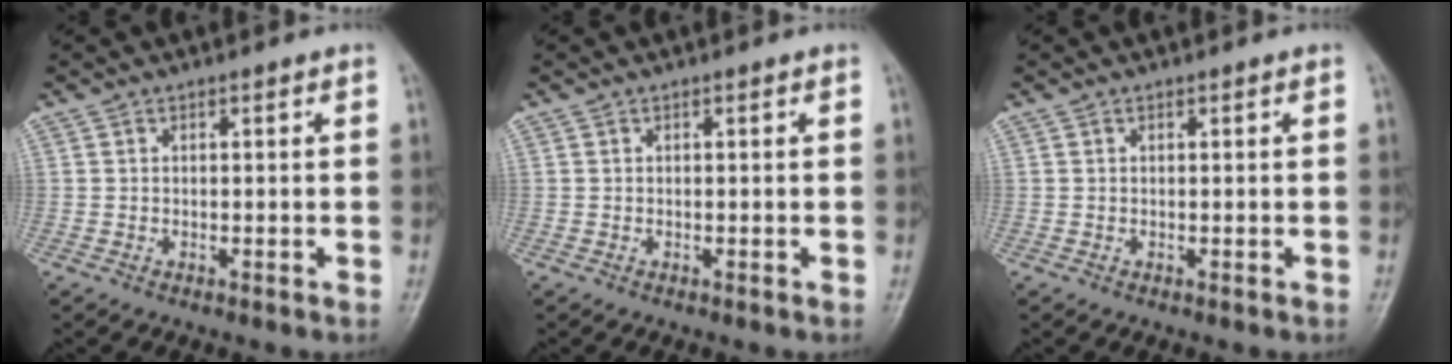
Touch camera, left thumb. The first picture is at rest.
{"total": 0.0}
{"total": 0.0}